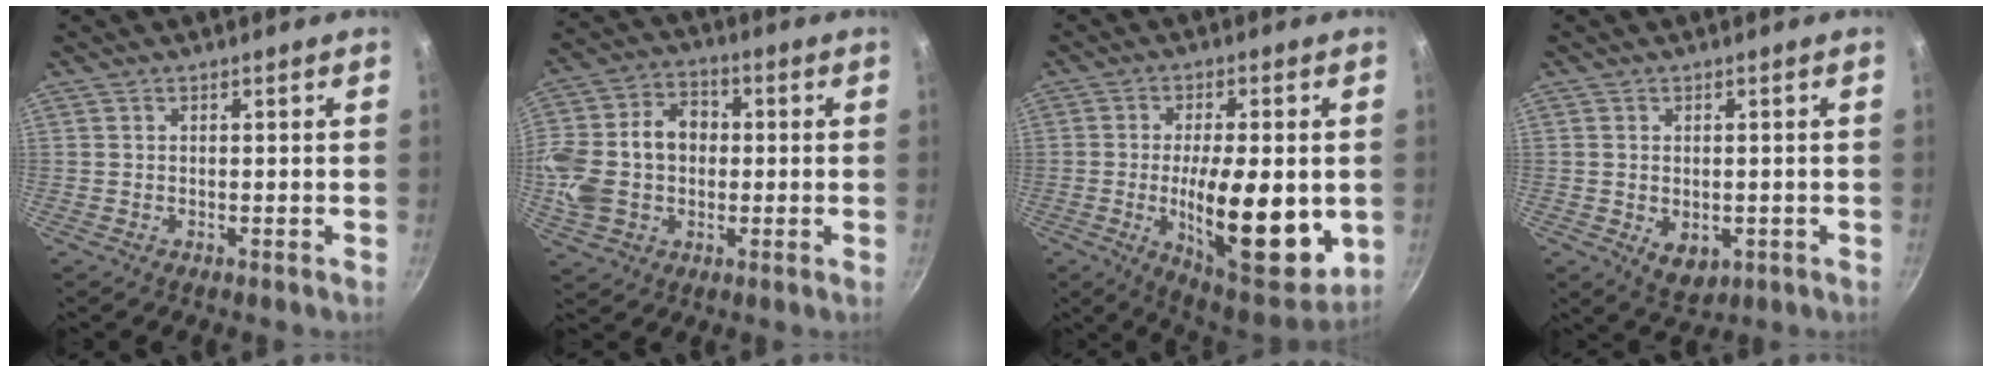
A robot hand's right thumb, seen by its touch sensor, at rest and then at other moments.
{"total": 17.1, "force": [0.1, 12.8, 11.4], "torque": [-0.220, 0.035, -0.002]}
{"total": 19.9, "force": [-2.4, 7.5, 18.2], "torque": [-0.253, -0.013, -0.031]}
{"total": 5.3, "force": [-1.0, 3.7, 3.7], "torque": [-0.047, -0.007, -0.005]}